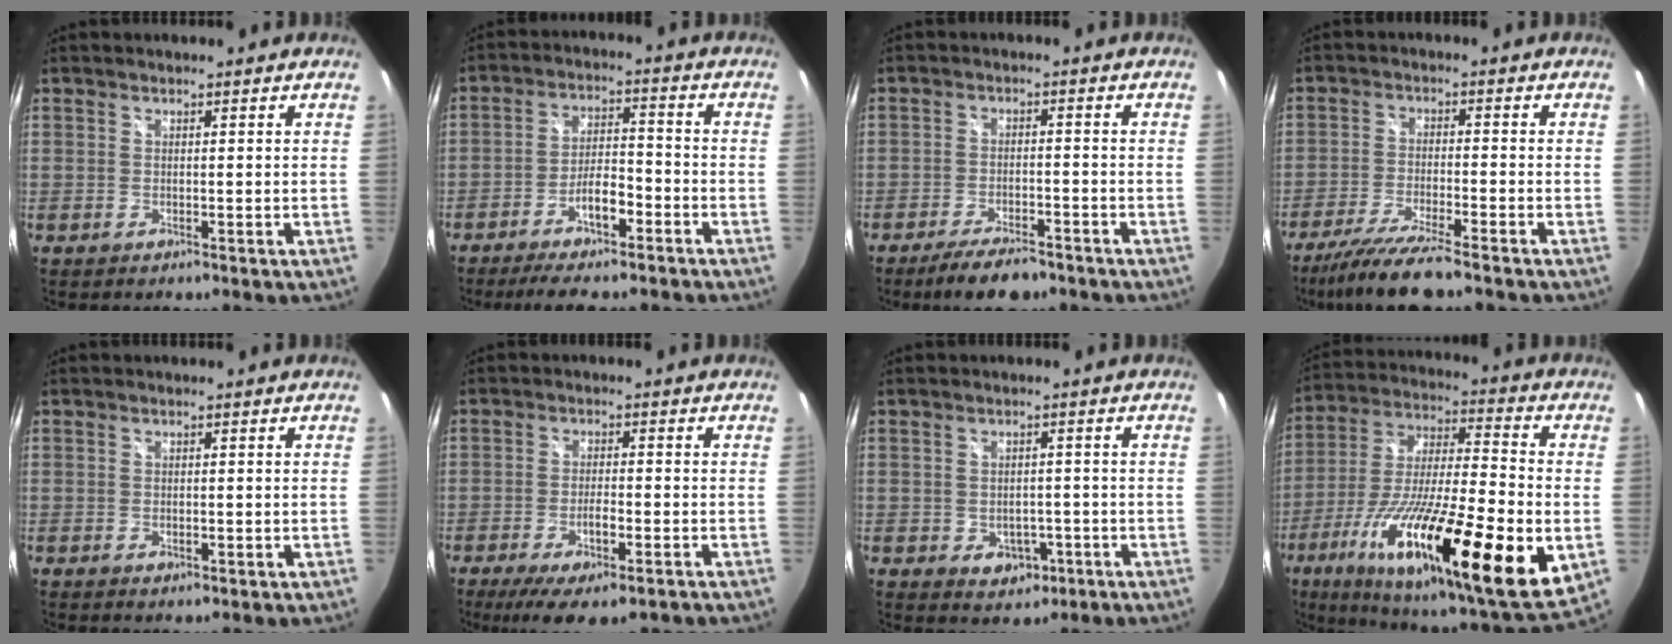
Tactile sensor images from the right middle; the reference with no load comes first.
{"total": 10.0, "force": [-7.2, 2.6, 6.4], "torque": [-0.131, 0.006, -0.118]}
{"total": 8.2, "force": [-6.6, 2.4, 4.3], "torque": [-0.099, -0.011, -0.108]}
{"total": 10.0, "force": [-8.3, 0.0, 5.5], "torque": [-0.129, -0.031, -0.148]}
{"total": 1.5, "force": [-0.3, 0.8, 1.2], "torque": [-0.015, -0.001, -0.004]}
{"total": 9.0, "force": [-5.0, 2.7, 7.0], "torque": [-0.147, -0.027, -0.082]}
{"total": 5.1, "force": [-1.8, 4.1, 2.5], "torque": [-0.048, 0.005, -0.011]}
{"total": 31.8, "force": [-10.3, 6.7, 29.4], "torque": [-0.488, -0.061, -0.176]}